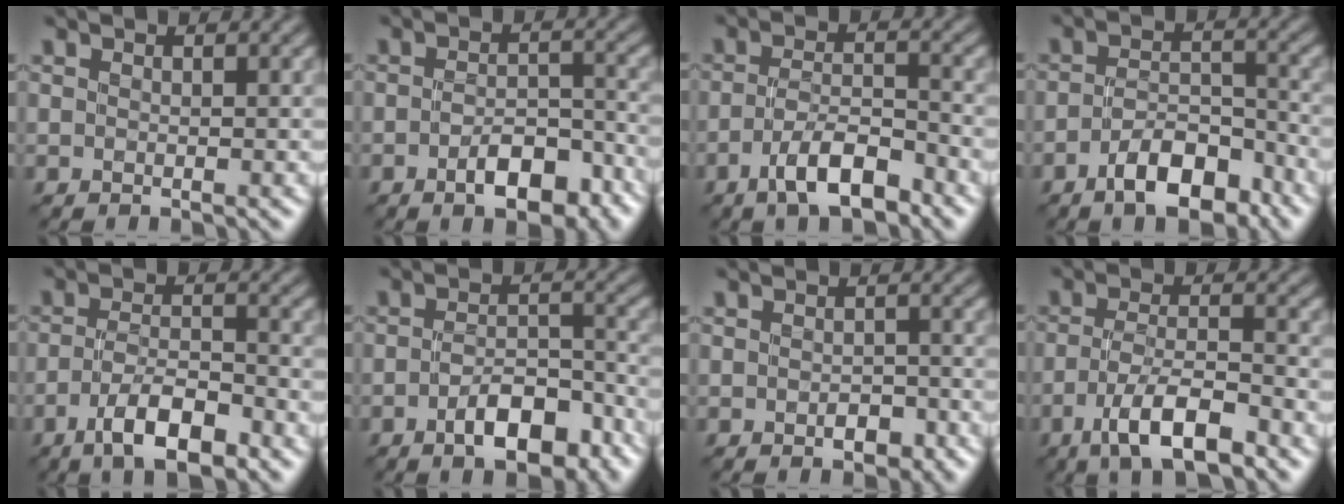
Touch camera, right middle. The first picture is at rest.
{"total": 4.9, "force": [-2.6, 2.1, 3.5], "torque": [-0.056, 0.005, -0.041]}
{"total": 4.9, "force": [-3.1, 1.4, 3.6], "torque": [-0.068, 0.003, -0.058]}
{"total": 5.5, "force": [-3.5, 2.3, 3.7], "torque": [-0.060, 0.004, -0.062]}
{"total": 5.3, "force": [-3.1, 1.7, 4.0], "torque": [-0.076, 0.002, -0.057]}
{"total": 5.5, "force": [-3.0, 2.3, 4.0], "torque": [-0.066, 0.005, -0.049]}
{"total": 1.5, "force": [-0.8, 0.9, 1.0], "torque": [-0.015, 0.002, -0.015]}
{"total": 6.1, "force": [-3.7, 1.6, 4.5], "torque": [-0.086, 0.002, -0.069]}